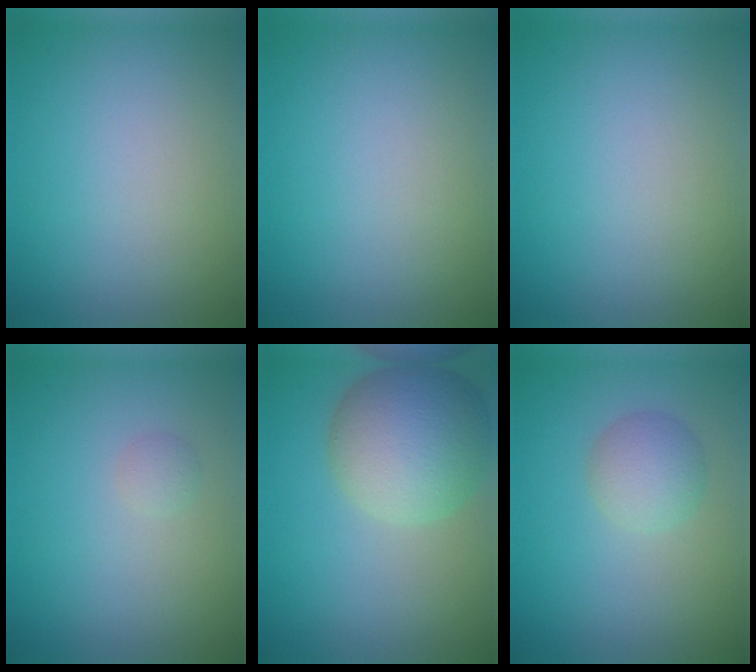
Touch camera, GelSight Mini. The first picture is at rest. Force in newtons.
{"total": 0.0}
{"total": 0.0}
{"total": 0.7, "press": 0.7, "slide": 0.0}
{"total": 8.3, "press": 8.3, "slide": 0.3}
{"total": 2.7, "press": 2.7, "slide": 0.1}